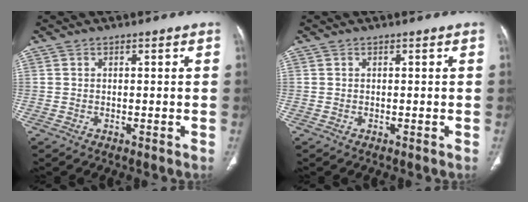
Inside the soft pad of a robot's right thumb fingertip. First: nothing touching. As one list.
[{"total": 0.0}]